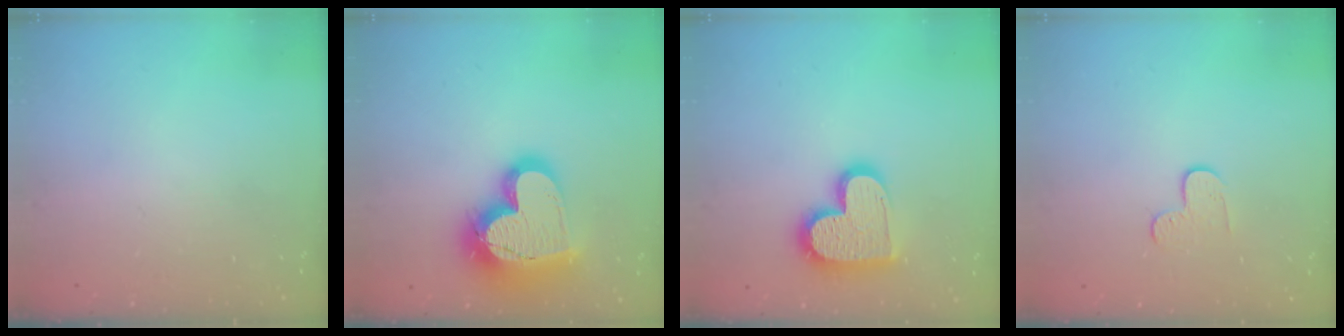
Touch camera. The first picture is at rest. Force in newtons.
{"total": 23.1, "press": 23.0, "slide": 1.8}
{"total": 16.0, "press": 16.0, "slide": 1.1}
{"total": 5.5, "press": 5.5, "slide": 0.5}